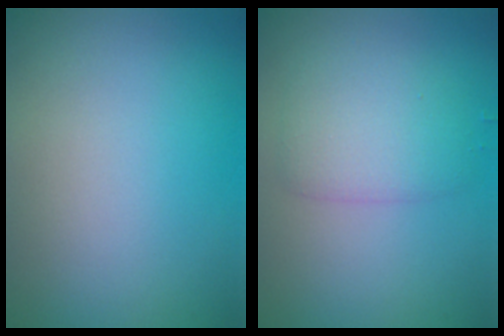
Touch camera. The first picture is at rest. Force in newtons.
{"total": 2.9, "press": 2.9, "slide": 0.1}